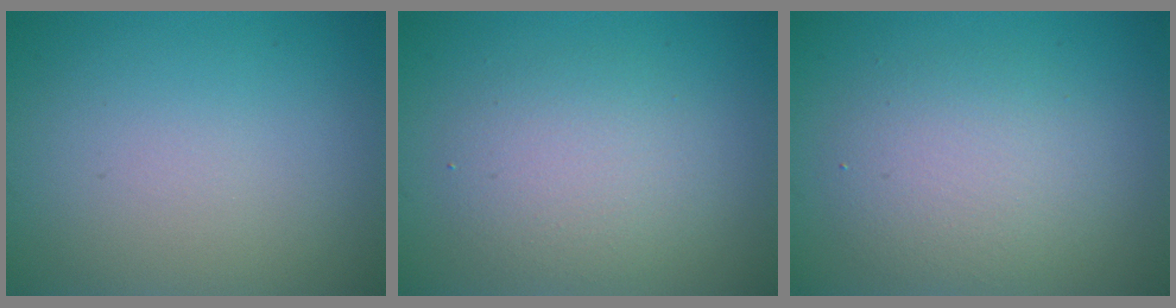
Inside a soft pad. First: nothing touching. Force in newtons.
{"total": 3.3, "press": 3.3, "slide": 0.1}
{"total": 4.0, "press": 4.0, "slide": 0.1}